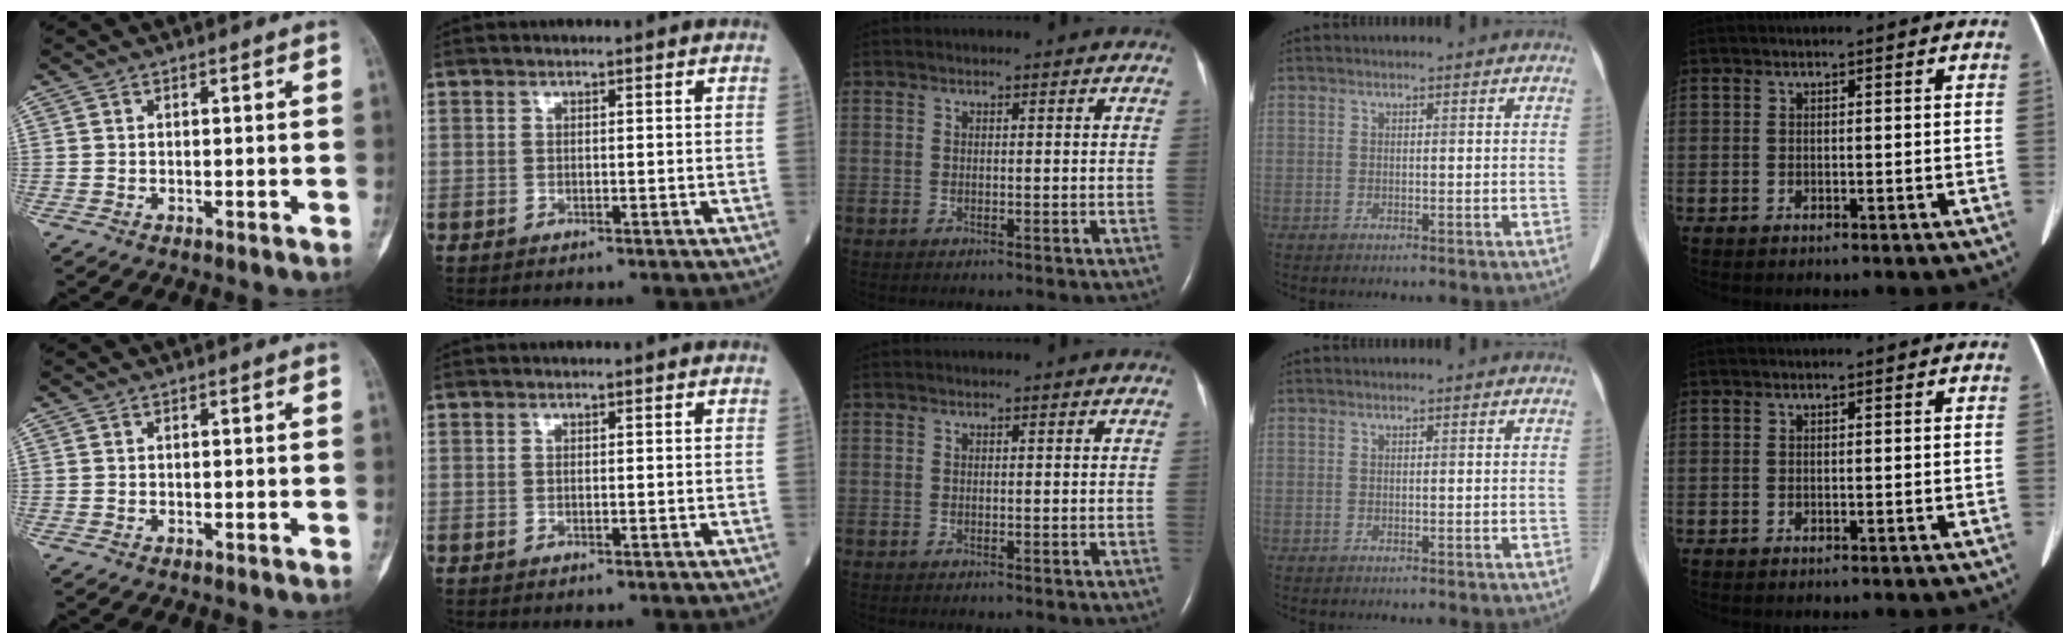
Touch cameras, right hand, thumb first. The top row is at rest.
{}